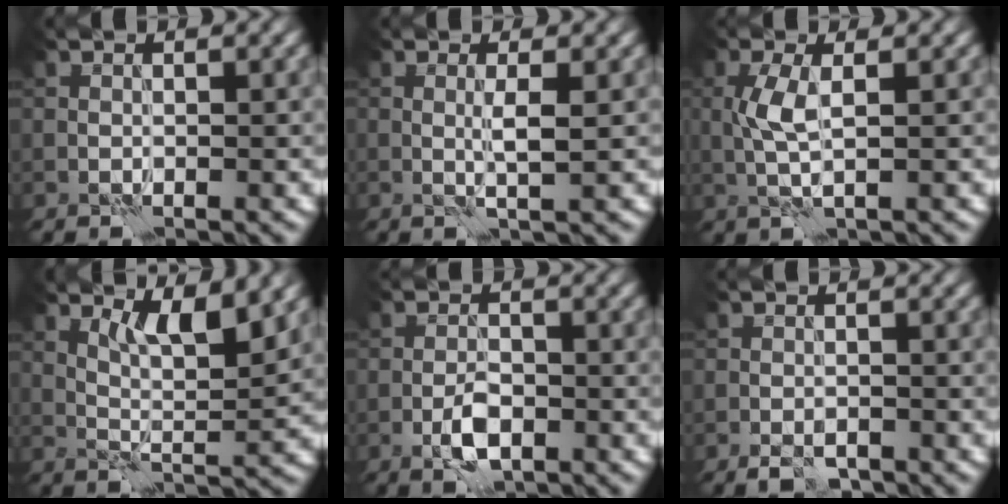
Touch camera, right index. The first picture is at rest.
{"total": 1.7, "force": [0.2, 0.2, 1.7], "torque": [-0.033, 0.005, 0.001]}
{"total": 2.7, "force": [0.2, 0.7, 2.6], "torque": [-0.065, 0.004, 0.005]}
{"total": 4.5, "force": [2.3, 1.0, 3.7], "torque": [-0.068, -0.008, 0.046]}
{"total": 3.1, "force": [-1.5, 1.3, 2.4], "torque": [-0.042, 0.002, -0.031]}
{"total": 2.0, "force": [-1.5, 0.8, 1.0], "torque": [-0.016, 0.000, -0.028]}